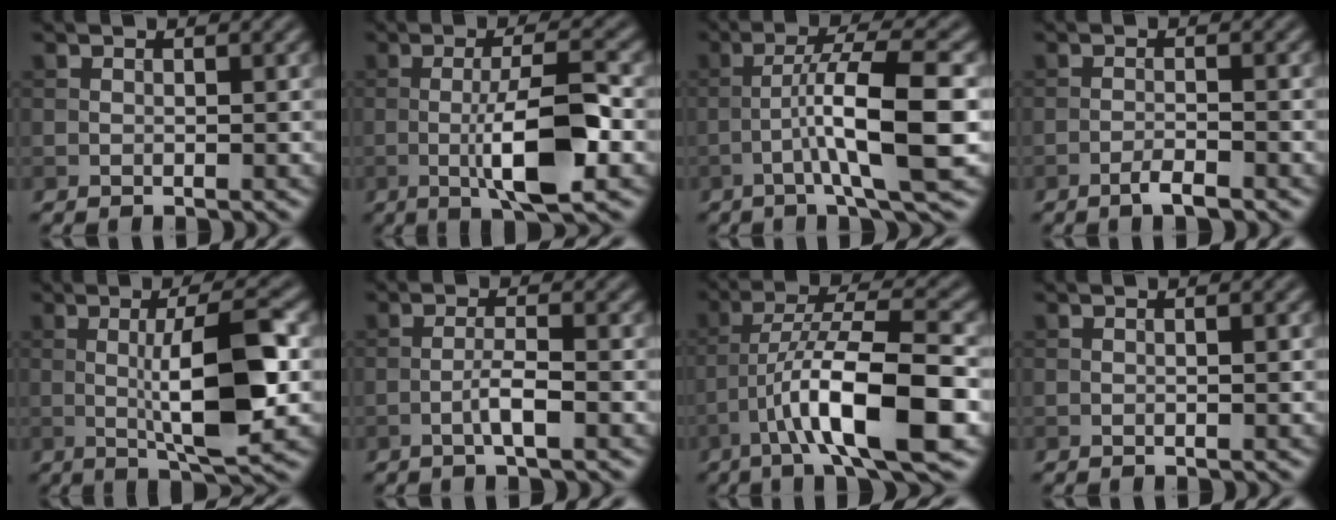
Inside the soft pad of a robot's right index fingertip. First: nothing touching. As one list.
[{"total": 7.7, "force": [-1.6, 1.8, 7.3], "torque": [-0.123, 0.004, -0.030]}, {"total": 8.1, "force": [-2.1, 0.9, 7.8], "torque": [-0.126, 0.022, -0.035]}, {"total": 2.1, "force": [-1.4, 0.3, 1.5], "torque": [-0.026, 0.005, -0.030]}, {"total": 8.5, "force": [-0.2, 1.8, 8.3], "torque": [-0.129, 0.000, -0.003]}, {"total": 2.2, "force": [-1.0, 0.3, 2.0], "torque": [-0.038, 0.007, -0.020]}, {"total": 10.5, "force": [-4.1, 2.2, 9.4], "torque": [-0.154, 0.019, -0.071]}, {"total": 0.8, "force": [0.0, 0.1, 0.8], "torque": [-0.012, 0.000, 0.000]}]